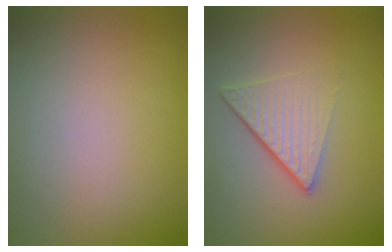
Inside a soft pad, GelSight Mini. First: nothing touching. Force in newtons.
{"total": 4.9, "press": 2.9, "slide": 3.9}